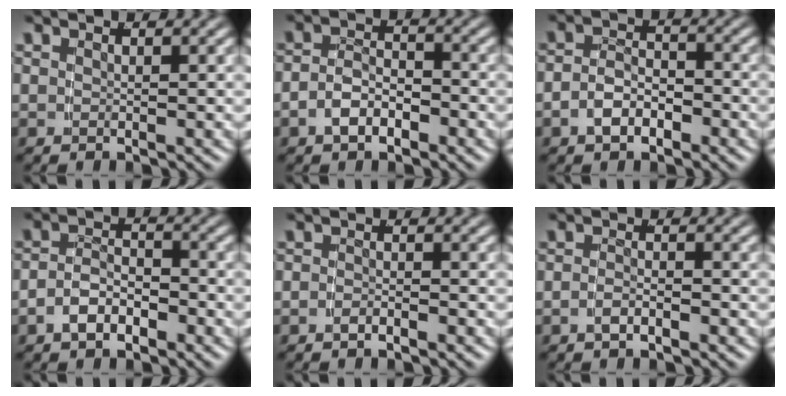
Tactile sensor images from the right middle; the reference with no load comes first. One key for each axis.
{"total": 3.3, "fx": -1.9, "fy": 2.1, "fz": 1.8, "tx": -0.027, "ty": -0.003, "tz": -0.034}
{"total": 3.5, "fx": -1.9, "fy": 2.2, "fz": 1.8, "tx": -0.028, "ty": -0.002, "tz": -0.035}
{"total": 3.5, "fx": -2.2, "fy": 2.1, "fz": 1.7, "tx": -0.024, "ty": -0.003, "tz": -0.038}
{"total": 1.2, "fx": -1.2, "fy": 0.2, "fz": 0.2, "tx": -0.004, "ty": 0.001, "tz": -0.025}
{"total": 1.6, "fx": -1.4, "fy": 0.1, "fz": 0.7, "tx": -0.012, "ty": 0.000, "tz": -0.028}